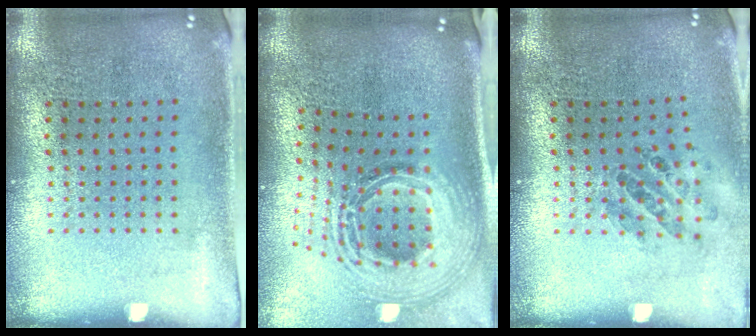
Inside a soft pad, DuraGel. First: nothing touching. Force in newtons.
{"total": 3.0, "press": 2.0, "slide": 2.2}
{"total": 0.8, "press": 0.8, "slide": 0.0}